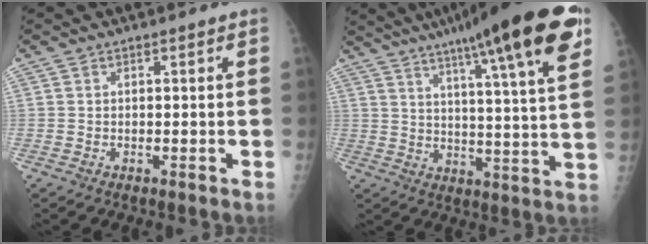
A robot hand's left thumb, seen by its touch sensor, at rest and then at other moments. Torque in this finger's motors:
{"motor_torque": [1.23, -1.14, 2.28, -0.48, 0.42]}